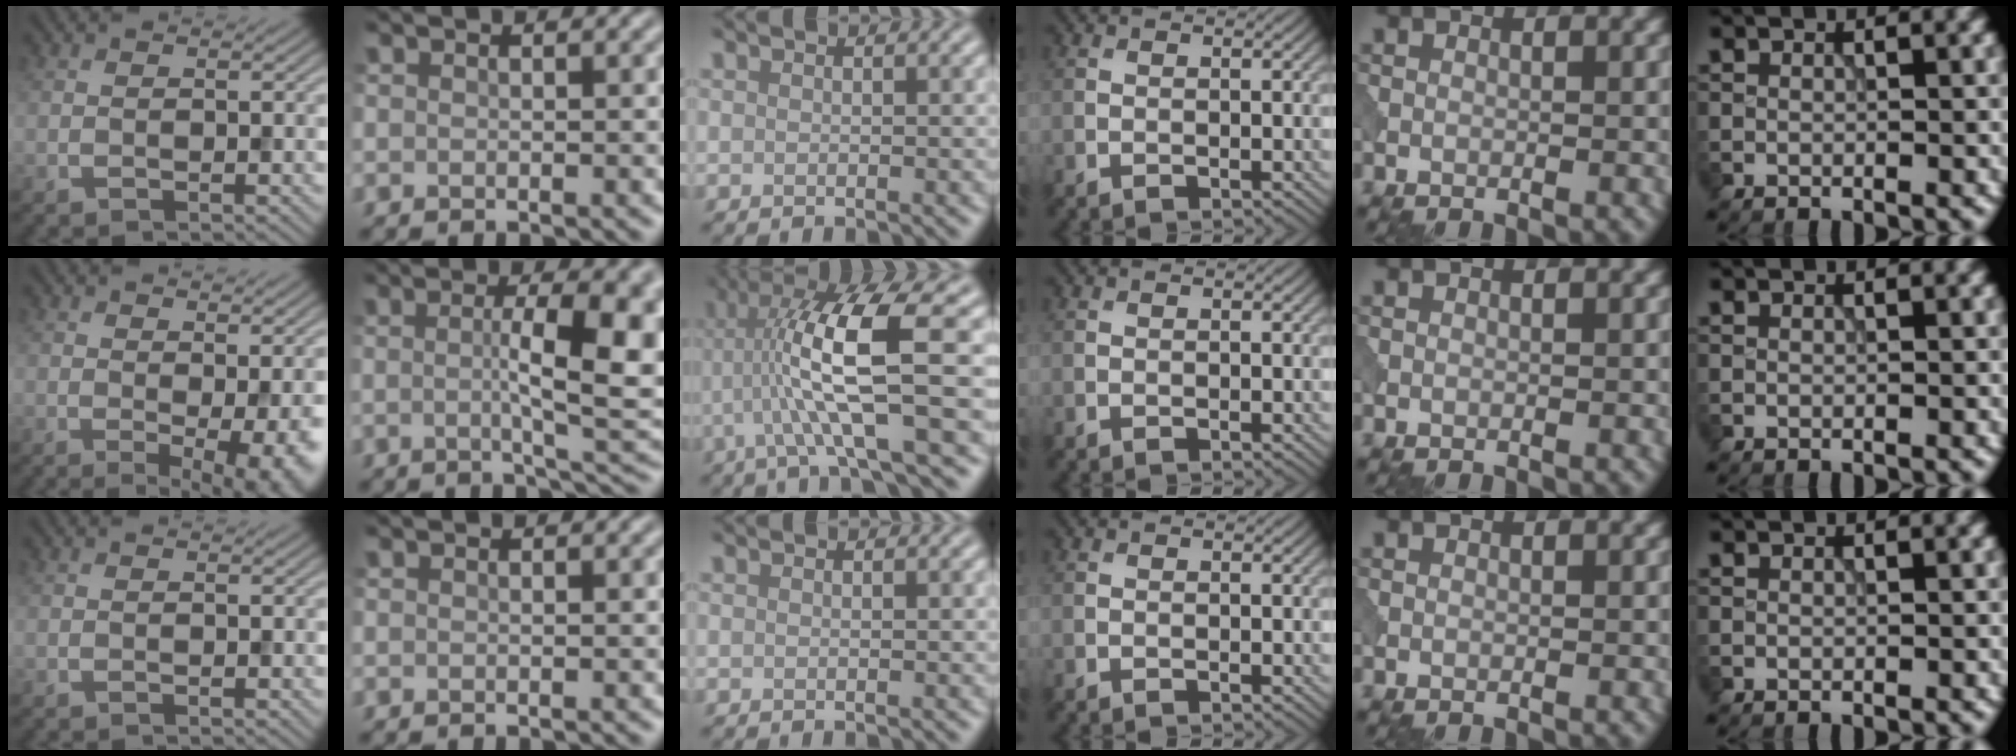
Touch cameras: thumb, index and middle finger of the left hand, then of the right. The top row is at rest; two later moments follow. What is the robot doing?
{"motion": "pour", "object": "beaker"}